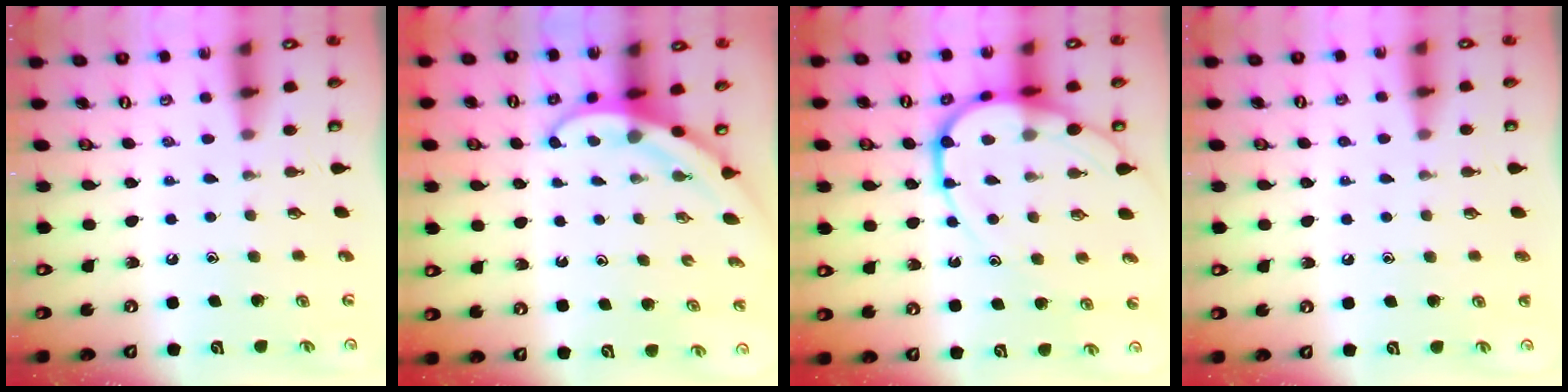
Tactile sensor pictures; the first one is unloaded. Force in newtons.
{"total": 3.6, "press": 3.6, "slide": 0.1}
{"total": 12.5, "press": 12.5, "slide": 1.1}
{"total": 0.8, "press": 0.8, "slide": 0.1}